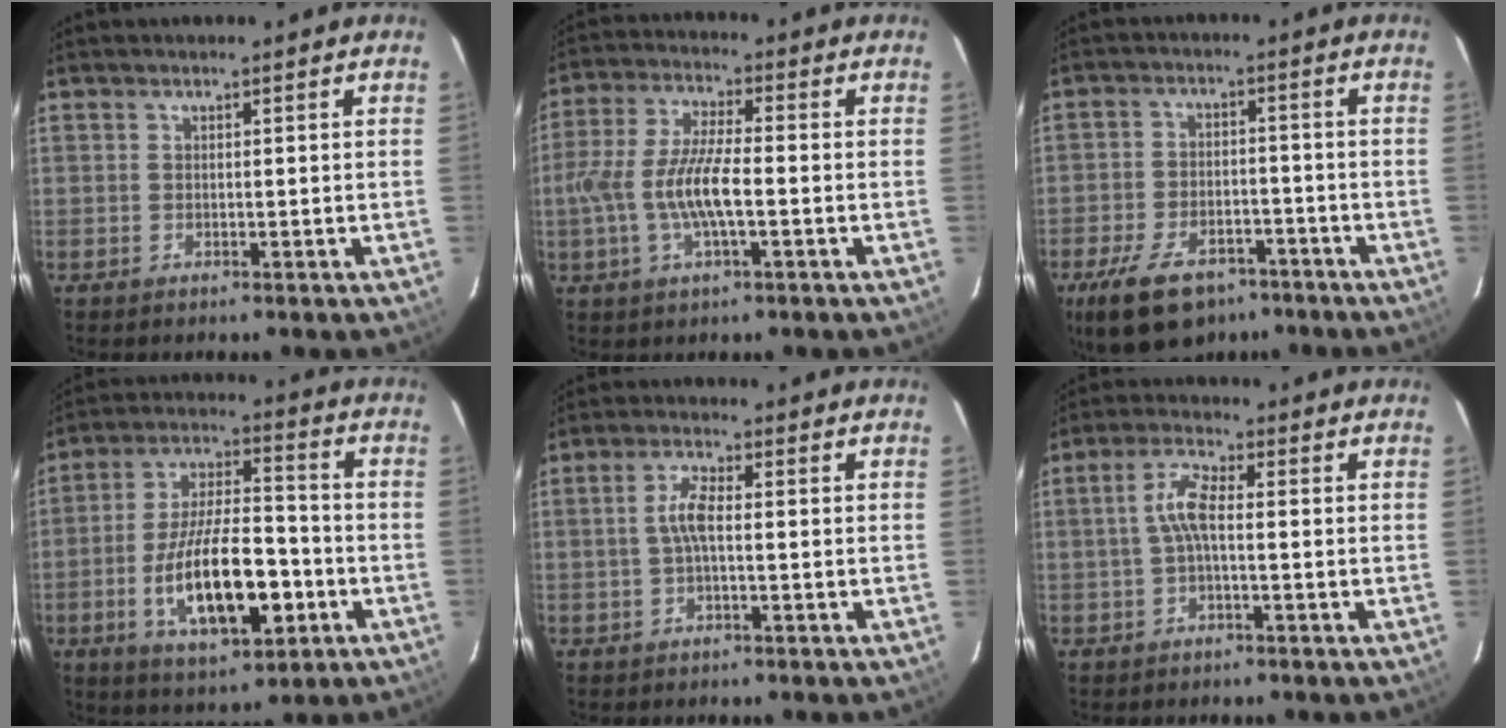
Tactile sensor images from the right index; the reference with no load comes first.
{"total": 10.7, "force": [-2.4, 2.8, 10.1], "torque": [-0.210, -0.001, -0.046]}
{"total": 15.2, "force": [-9.9, 8.1, 8.1], "torque": [-0.184, -0.007, -0.159]}
{"total": 17.1, "force": [-5.4, 6.4, 14.9], "torque": [-0.281, 0.000, -0.080]}
{"total": 3.8, "force": [-0.3, 0.9, 3.7], "torque": [-0.075, 0.008, -0.005]}
{"total": 4.7, "force": [-0.4, 1.2, 4.5], "torque": [-0.096, 0.013, -0.008]}